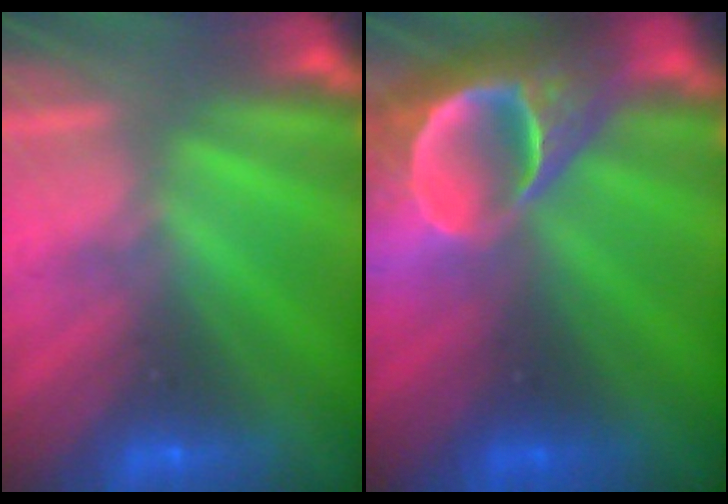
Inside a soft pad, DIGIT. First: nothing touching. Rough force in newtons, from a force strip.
{"total": 8.9}